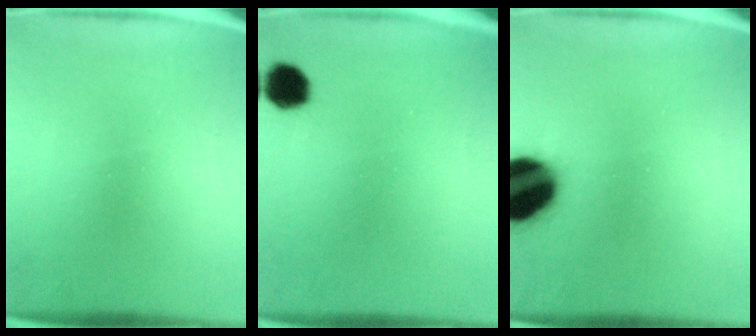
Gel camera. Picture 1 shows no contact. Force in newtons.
{"total": 5.0}
{"total": 19.9}